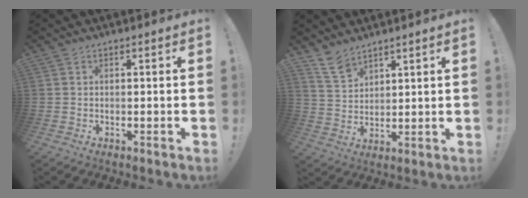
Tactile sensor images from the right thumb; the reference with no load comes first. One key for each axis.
{"total": 7.5, "fx": 6.1, "fy": 3.5, "fz": 2.6, "tx": -0.054, "ty": -0.036, "tz": 0.120}